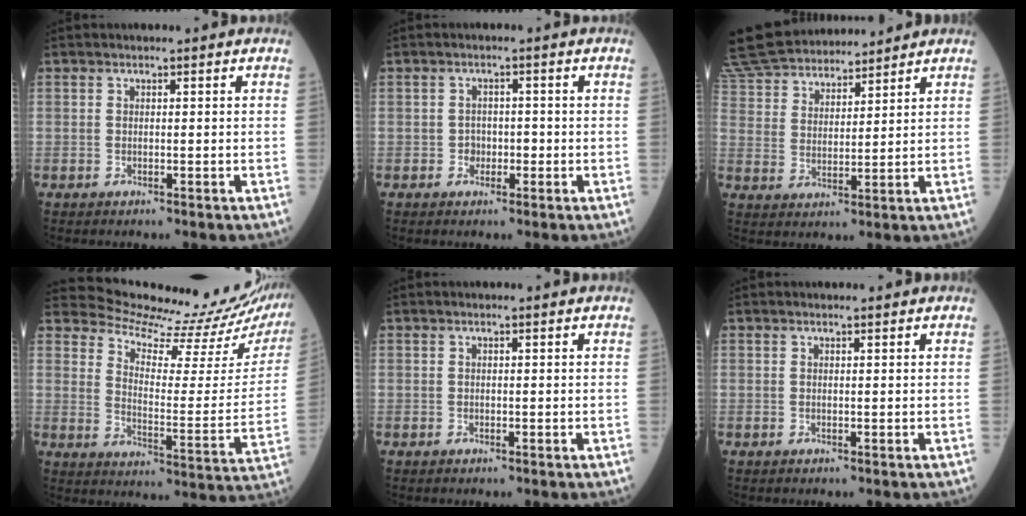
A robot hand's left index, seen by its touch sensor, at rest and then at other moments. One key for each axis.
{"total": 1.9, "fx": -0.6, "fy": 1.6, "fz": 0.8, "tx": -0.008, "ty": 0.007, "tz": -0.010}
{"total": 16.0, "fx": 14.8, "fy": 4.1, "fz": 4.4, "tx": -0.106, "ty": 0.039, "tz": 0.268}
{"total": 20.2, "fx": 19.9, "fy": 1.2, "fz": 3.4, "tx": -0.061, "ty": -0.113, "tz": 0.244}
{"total": 0.0}
{"total": 0.6, "fx": 0.6, "fy": 0.0, "fz": 0.2, "tx": -0.008, "ty": 0.004, "tz": 0.011}